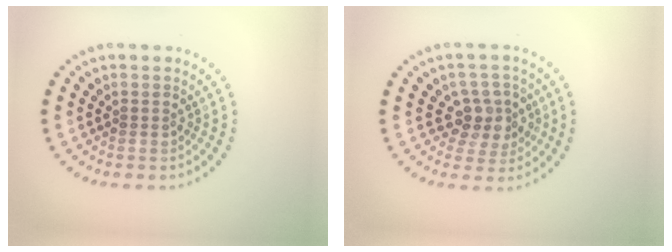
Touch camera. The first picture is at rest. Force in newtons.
{"total": 3.2, "press": 2.8, "slide": 1.5}